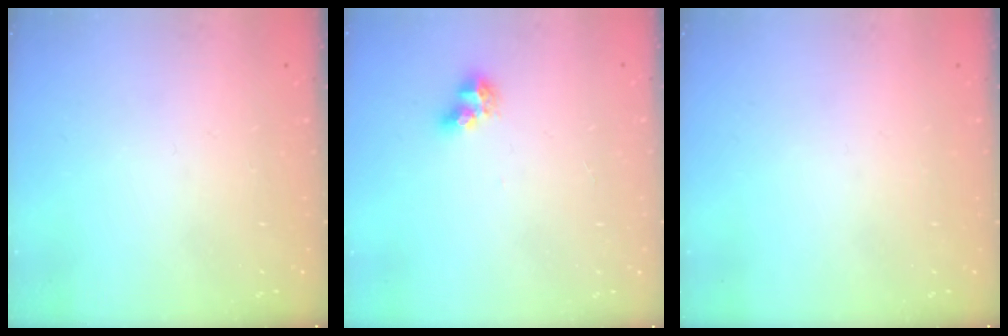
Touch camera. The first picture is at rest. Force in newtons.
{"total": 6.4, "press": 6.3, "slide": 0.7}
{"total": 0.0}